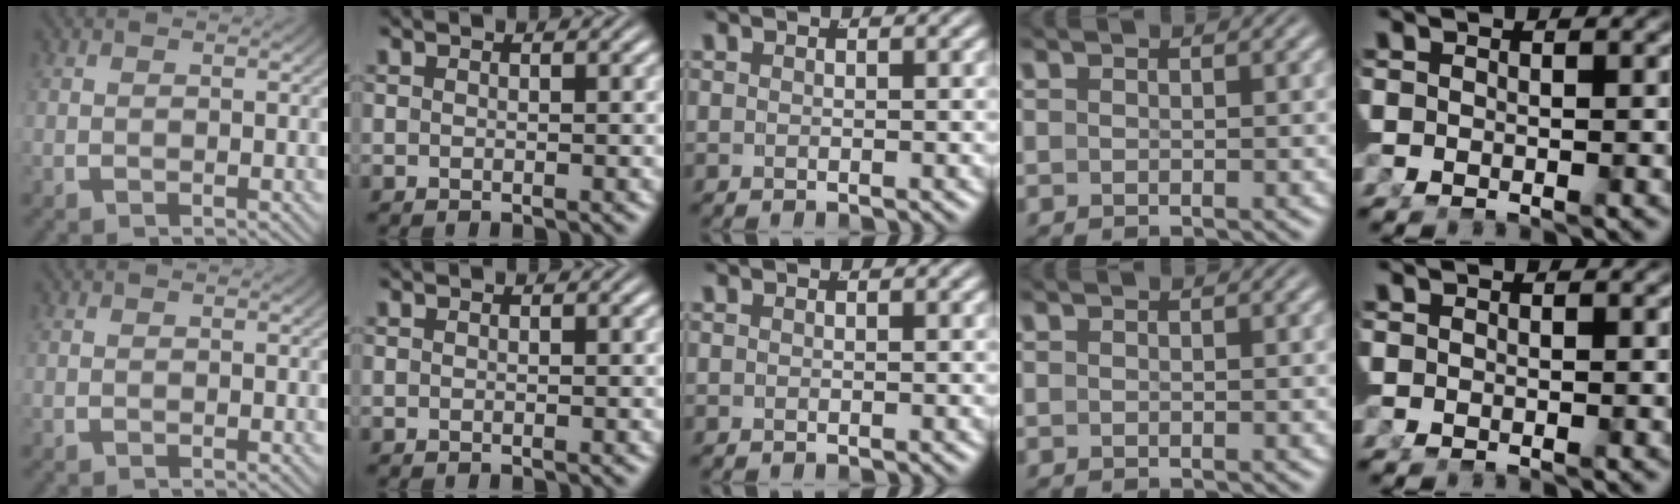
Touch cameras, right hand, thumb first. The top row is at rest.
{}